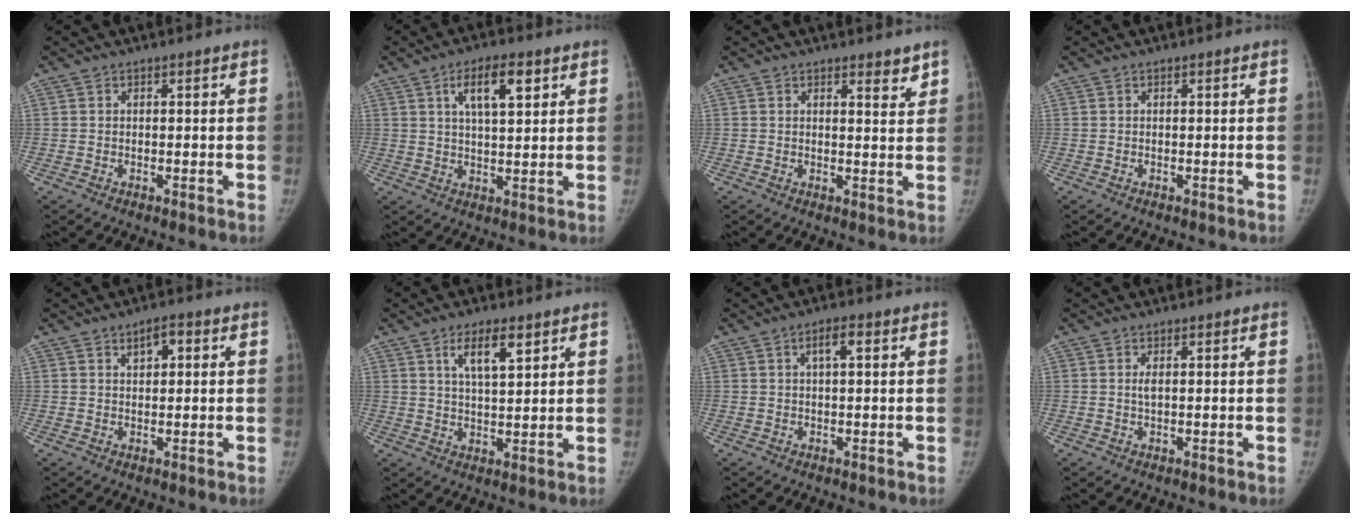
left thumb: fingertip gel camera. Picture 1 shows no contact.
{"total": 8.0, "force": [3.6, 2.9, 6.5], "torque": [-0.094, -0.011, 0.062]}
{"total": 2.8, "force": [2.2, 0.9, 1.4], "torque": [-0.010, -0.018, 0.030]}
{"total": 0.0}
{"total": 3.2, "force": [1.4, 1.7, 2.4], "torque": [-0.026, 0.004, 0.020]}
{"total": 6.7, "force": [3.6, 2.2, 5.2], "torque": [-0.079, -0.020, 0.064]}
{"total": 3.0, "force": [1.0, 0.9, 2.7], "torque": [-0.045, 0.009, 0.016]}
{"total": 1.2, "force": [0.3, 0.4, 1.1], "torque": [-0.021, 0.000, 0.006]}